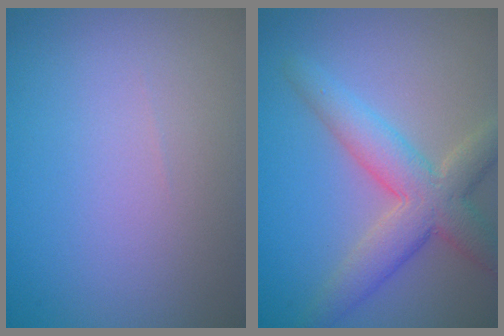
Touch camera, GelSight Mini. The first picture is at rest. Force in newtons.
{"total": 5.8, "press": 5.7, "slide": 0.6}